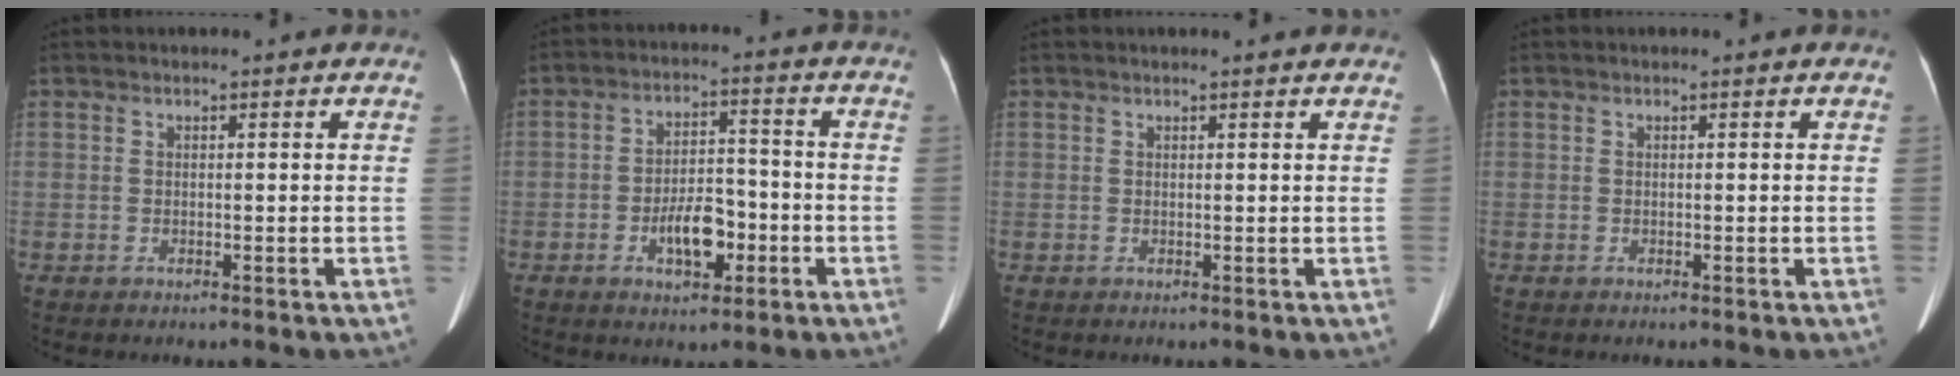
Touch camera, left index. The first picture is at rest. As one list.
[{"total": 7.0, "force": [-2.9, 3.2, 5.5], "torque": [-0.101, 0.009, -0.043]}, {"total": 2.3, "force": [2.0, 0.0, 1.0], "torque": [-0.015, 0.012, 0.022]}, {"total": 0.0}]